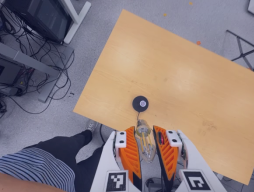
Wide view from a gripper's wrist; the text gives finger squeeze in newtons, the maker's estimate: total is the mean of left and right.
{"total": 23.6, "left": 25.7, "right": 21.5}